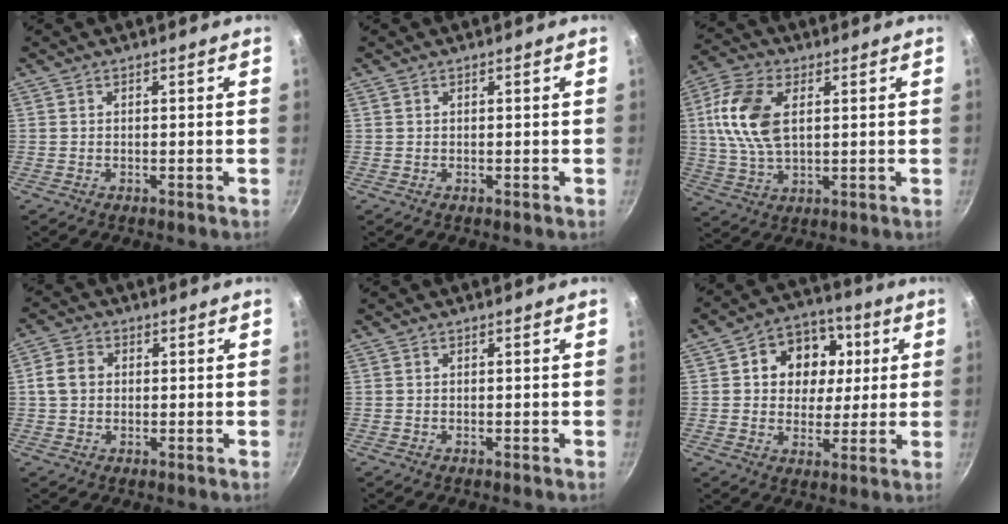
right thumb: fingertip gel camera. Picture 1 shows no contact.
{"total": 0.0}
{"total": 12.6, "force": [2.7, 7.2, 10.0], "torque": [-0.195, 0.003, 0.048]}
{"total": 4.9, "force": [0.5, 4.0, 2.8], "torque": [-0.043, 0.008, 0.000]}
{"total": 0.0}
{"total": 13.1, "force": [3.0, 10.9, 6.6], "torque": [-0.073, 0.003, 0.038]}